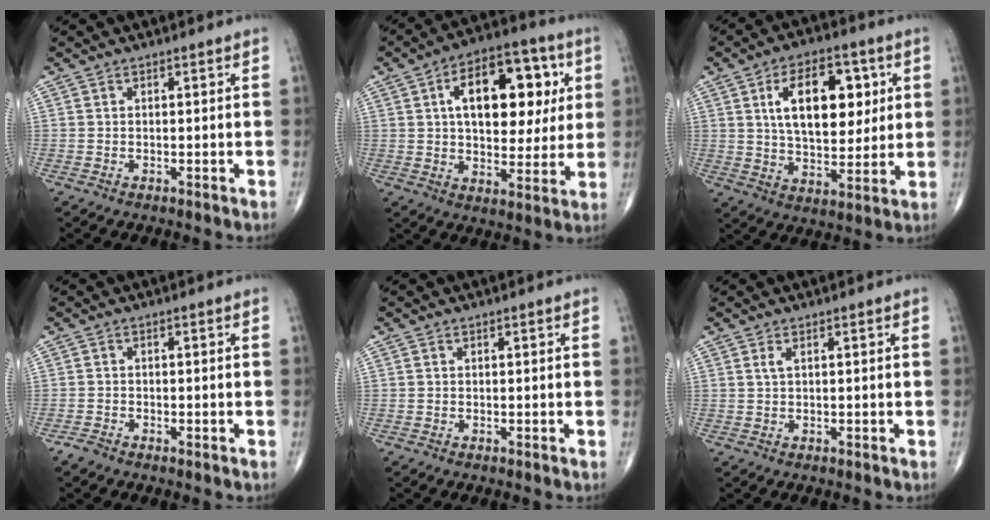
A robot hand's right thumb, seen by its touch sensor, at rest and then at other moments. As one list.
[{"total": 19.3, "force": [4.9, 10.7, 15.3], "torque": [-0.185, 0.009, 0.071]}, {"total": 16.5, "force": [4.4, 9.1, 13.0], "torque": [-0.167, -0.011, 0.078]}, {"total": 1.4, "force": [-1.1, 0.5, 0.5], "torque": [-0.011, 0.000, -0.024]}, {"total": 0.0}, {"total": 1.1, "force": [0.5, 0.3, 0.9], "torque": [-0.023, 0.006, 0.011]}]